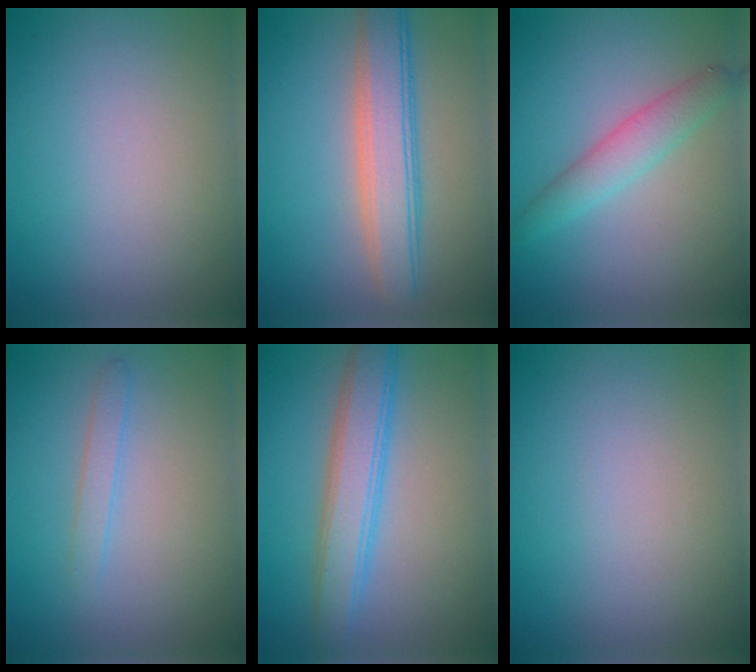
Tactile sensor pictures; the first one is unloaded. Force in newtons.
{"total": 5.1, "press": 5.1, "slide": 0.2}
{"total": 2.8, "press": 2.8, "slide": 0.1}
{"total": 1.3, "press": 1.3, "slide": 0.1}
{"total": 4.6, "press": 4.6, "slide": 0.2}
{"total": 0.0}